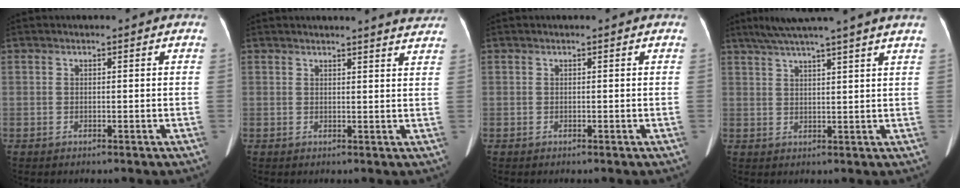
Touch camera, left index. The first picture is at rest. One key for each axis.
{"total": 6.8, "fx": 6.6, "fy": -0.1, "fz": 1.7, "tx": -0.020, "ty": -0.007, "tz": 0.057}
{"total": 0.0}
{"total": 11.8, "fx": 9.6, "fy": -1.5, "fz": 6.7, "tx": -0.109, "ty": 0.027, "tz": 0.126}